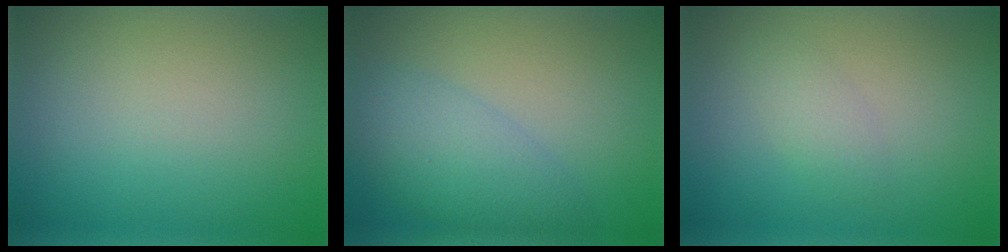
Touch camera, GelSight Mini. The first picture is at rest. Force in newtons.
{"total": 4.5, "press": 4.5, "slide": 0.2}
{"total": 1.5, "press": 1.5, "slide": 0.0}